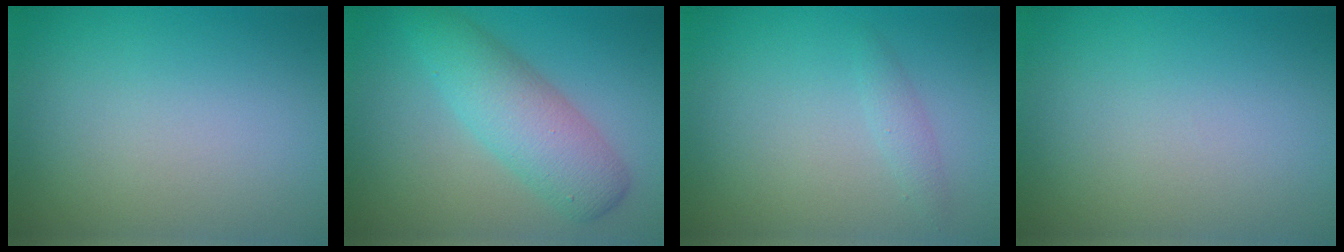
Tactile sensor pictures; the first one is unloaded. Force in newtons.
{"total": 5.3, "press": 5.3, "slide": 0.1}
{"total": 1.1, "press": 1.1, "slide": 0.0}
{"total": 0.0}